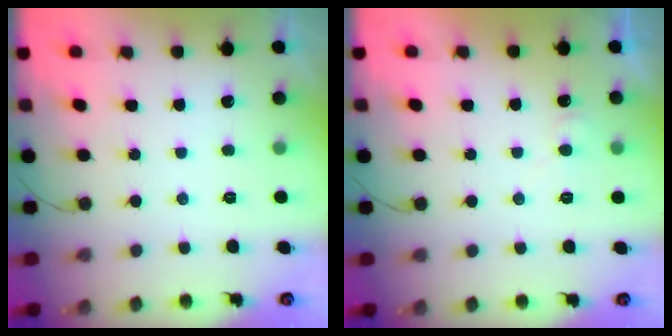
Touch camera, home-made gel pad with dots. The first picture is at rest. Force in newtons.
{"total": 5.0, "press": 4.9, "slide": 0.6}